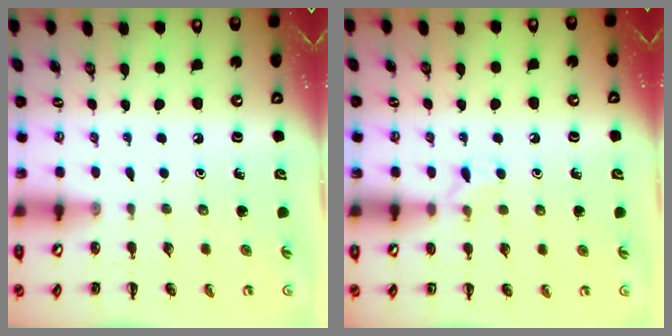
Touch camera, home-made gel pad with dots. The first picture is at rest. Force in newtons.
{"total": 5.0, "press": 4.8, "slide": 1.6}